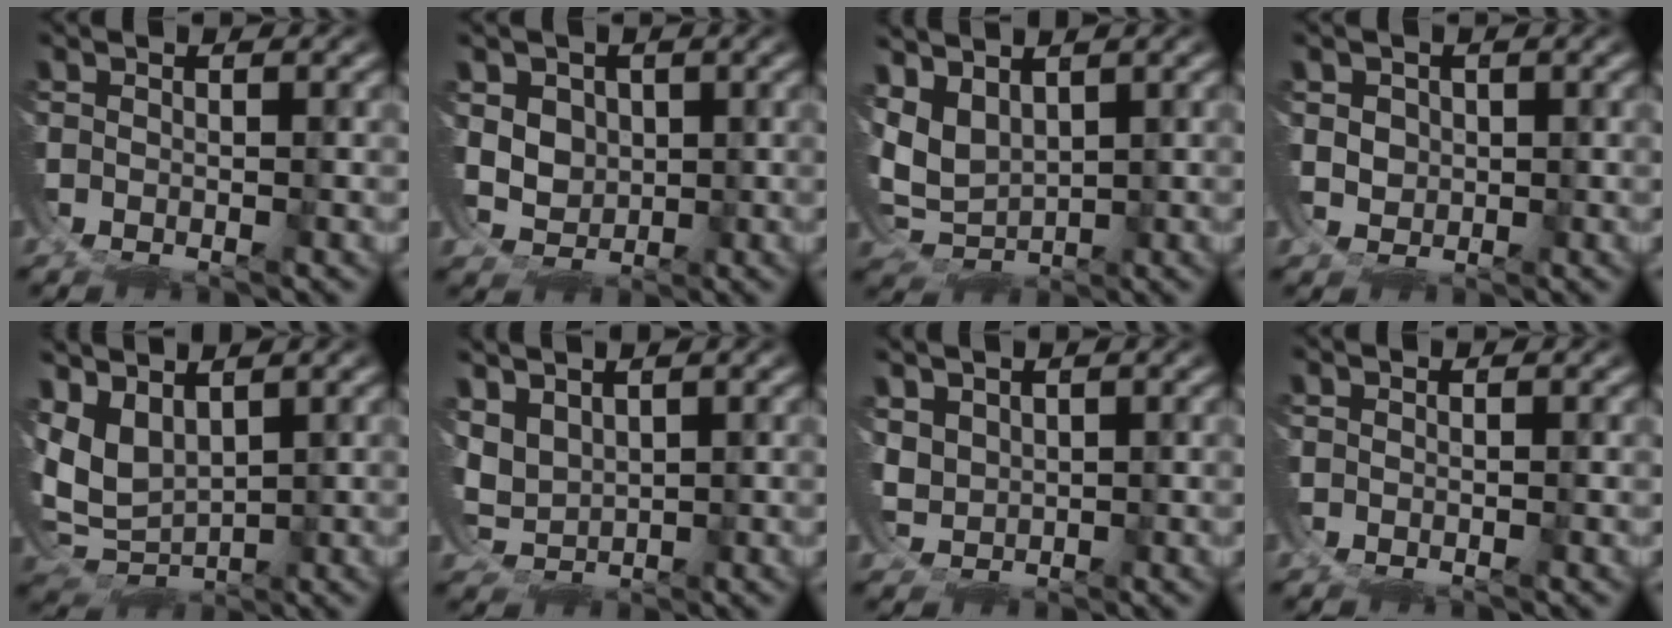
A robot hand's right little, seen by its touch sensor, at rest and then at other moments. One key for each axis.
{"total": 5.8, "fx": 0.3, "fy": 5.4, "fz": 2.0, "tx": -0.054, "ty": -0.019, "tz": 0.013}
{"total": 8.0, "fx": 0.1, "fy": 7.3, "fz": 3.1, "tx": -0.112, "ty": -0.030, "tz": 0.007}
{"total": 2.1, "fx": 0.4, "fy": 2.0, "fz": 0.3, "tx": -0.011, "ty": -0.007, "tz": 0.016}
{"total": 10.0, "fx": 0.0, "fy": 9.0, "fz": 4.2, "tx": -0.137, "ty": -0.036, "tz": 0.003}
{"total": 4.9, "fx": 0.8, "fy": 4.6, "fz": 1.5, "tx": -0.074, "ty": -0.019, "tz": 0.020}
{"total": 2.9, "fx": 0.8, "fy": 2.8, "fz": 0.3, "tx": -0.042, "ty": -0.016, "tz": 0.025}
{"total": 0.0}